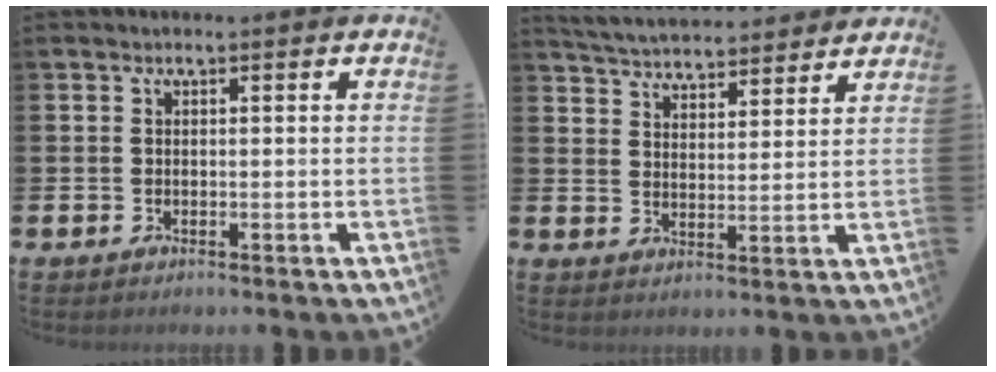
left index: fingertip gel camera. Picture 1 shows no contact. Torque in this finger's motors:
{"motor_torque": [1.05, -1.09, 0.27, 0.17]}